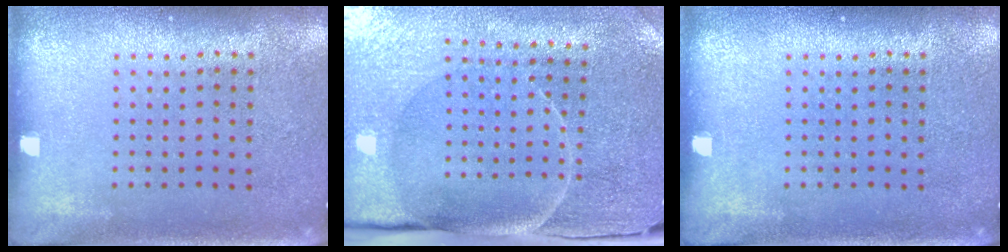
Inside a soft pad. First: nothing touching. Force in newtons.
{"total": 3.7, "press": 3.6, "slide": 1.1}
{"total": 0.0}